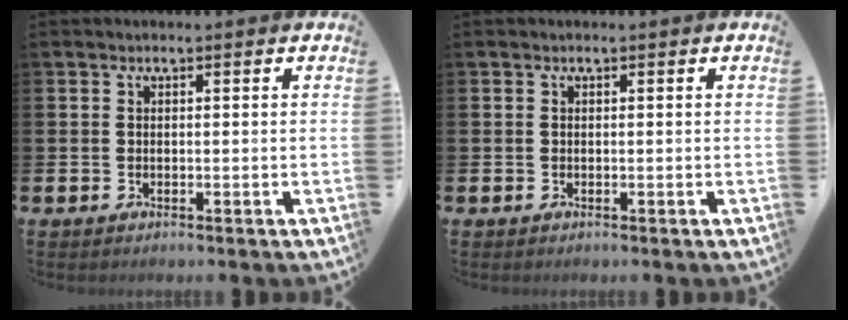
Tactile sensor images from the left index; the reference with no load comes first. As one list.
[{"total": 0.0}]